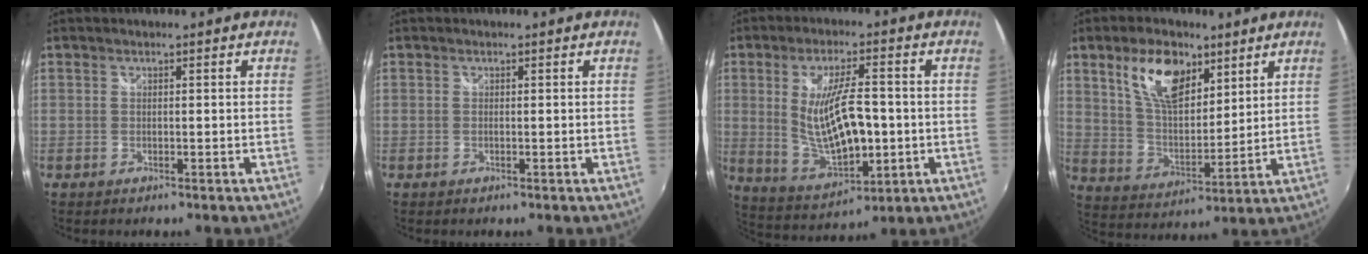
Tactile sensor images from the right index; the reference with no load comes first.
{"total": 0.0}
{"total": 14.0, "force": [-0.7, 5.1, 13.1], "torque": [-0.242, -0.017, 0.011]}
{"total": 13.2, "force": [7.3, 6.6, 8.8], "torque": [-0.156, 0.009, 0.140]}